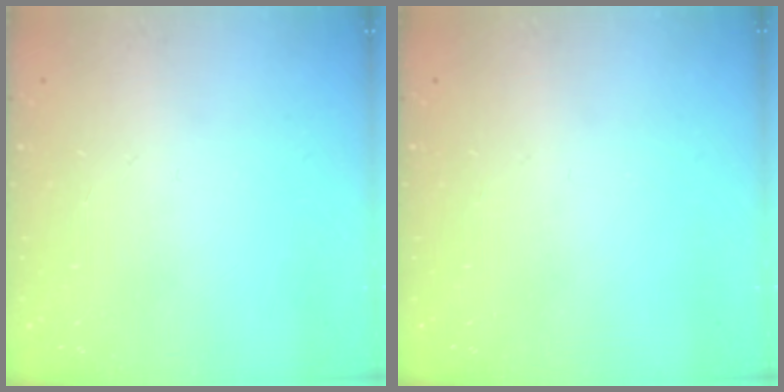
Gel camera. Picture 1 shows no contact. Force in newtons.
{"total": 0.0}